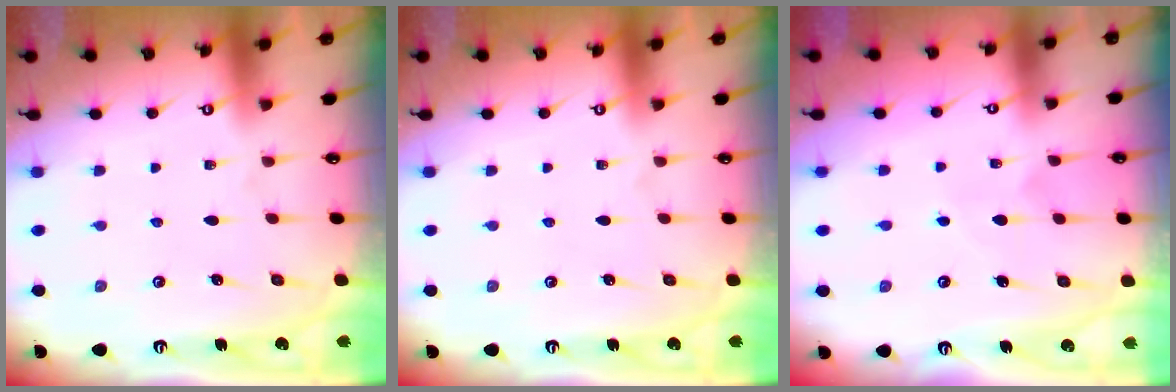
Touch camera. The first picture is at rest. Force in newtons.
{"total": 0.0}
{"total": 4.5, "press": 4.5, "slide": 0.3}